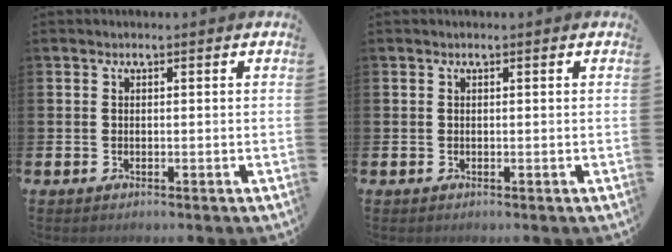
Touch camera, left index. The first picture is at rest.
{"total": 0.0}